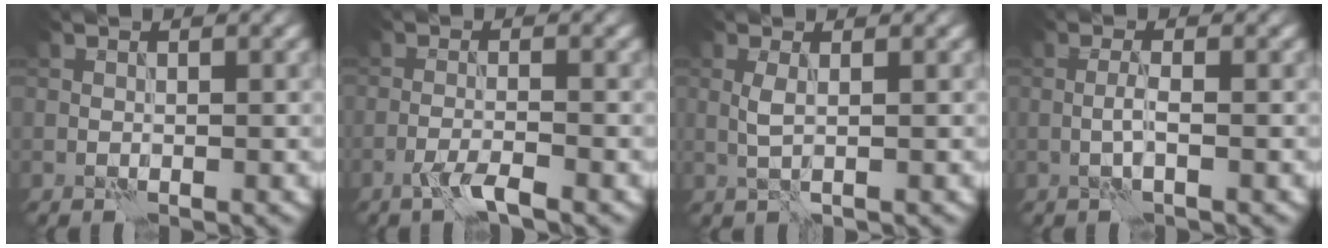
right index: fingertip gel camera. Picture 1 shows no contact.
{"total": 2.4, "force": [-1.6, 0.3, 1.7], "torque": [-0.032, 0.005, -0.039]}
{"total": 1.3, "force": [0.2, 0.2, 1.2], "torque": [-0.031, 0.003, 0.003]}
{"total": 1.5, "force": [-0.6, 0.1, 1.4], "torque": [-0.030, 0.003, -0.015]}